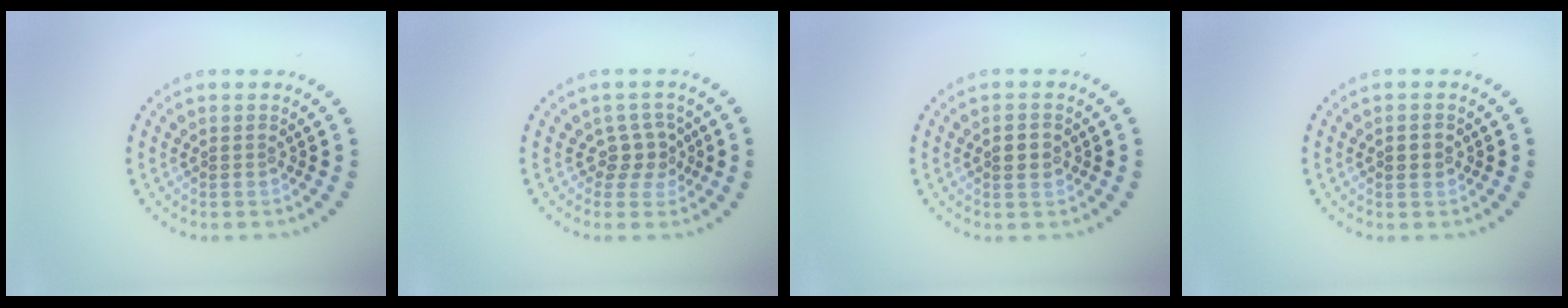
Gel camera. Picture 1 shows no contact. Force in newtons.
{"total": 2.2, "press": 1.6, "slide": 1.4}
{"total": 2.1, "press": 2.1, "slide": 0.1}
{"total": 1.1, "press": 1.1, "slide": 0.1}